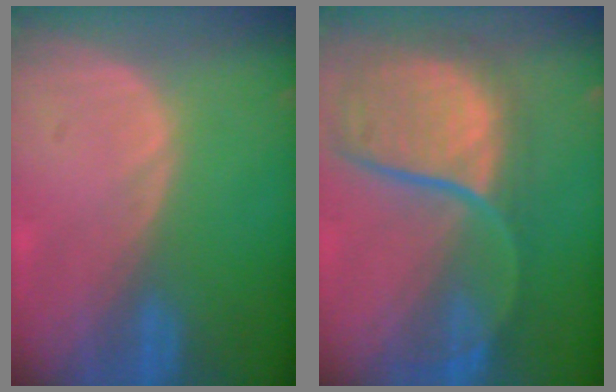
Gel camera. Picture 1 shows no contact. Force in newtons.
{"total": 11.9, "press": 9.9, "slide": 6.6}